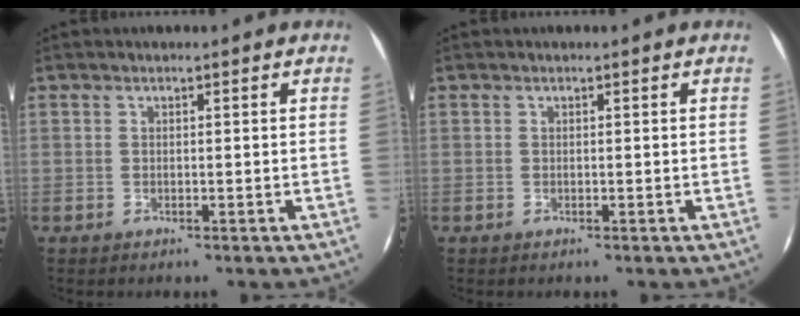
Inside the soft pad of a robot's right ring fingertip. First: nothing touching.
{"total": 0.0}